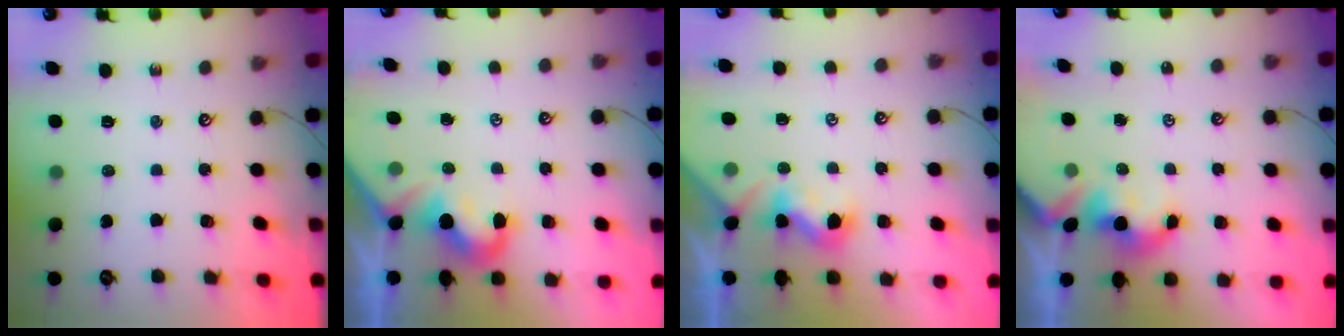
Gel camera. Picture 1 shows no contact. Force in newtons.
{"total": 1.8, "press": 1.6, "slide": 0.8}
{"total": 0.7, "press": 0.6, "slide": 0.3}
{"total": 1.7, "press": 1.7, "slide": 0.2}